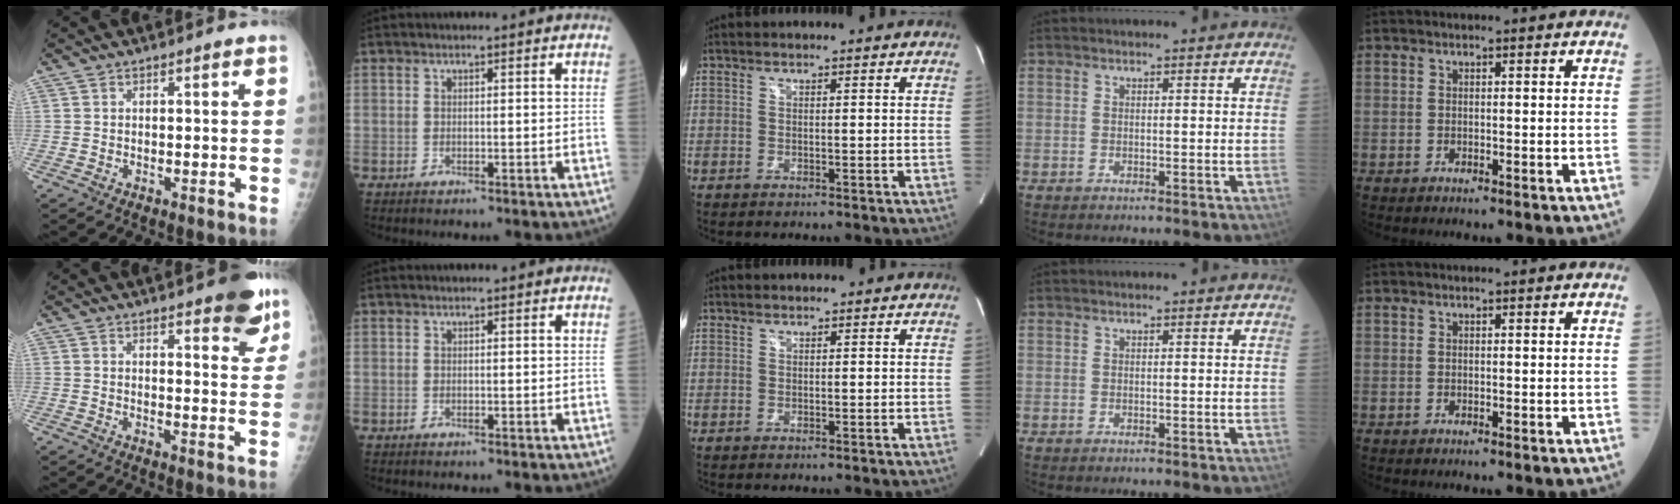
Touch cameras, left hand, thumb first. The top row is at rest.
{"thumb": {"total": 8.5, "force": [5.7, 2.7, 5.6], "torque": [-0.040, -0.030, 0.068]}, "middle": {"total": 0.8, "force": [0.7, 0.5, -0.1], "torque": [0.003, 0.001, 0.010]}}